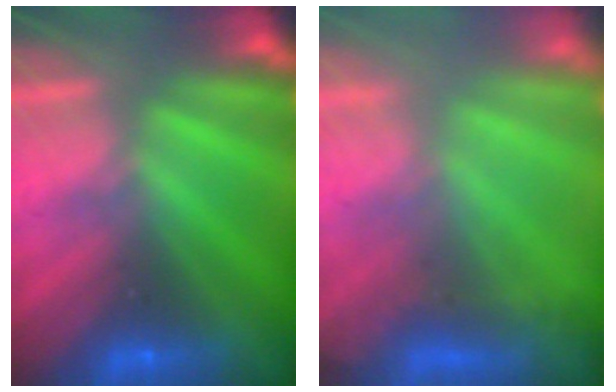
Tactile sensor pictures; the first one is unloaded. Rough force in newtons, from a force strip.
{"total": 5.5}